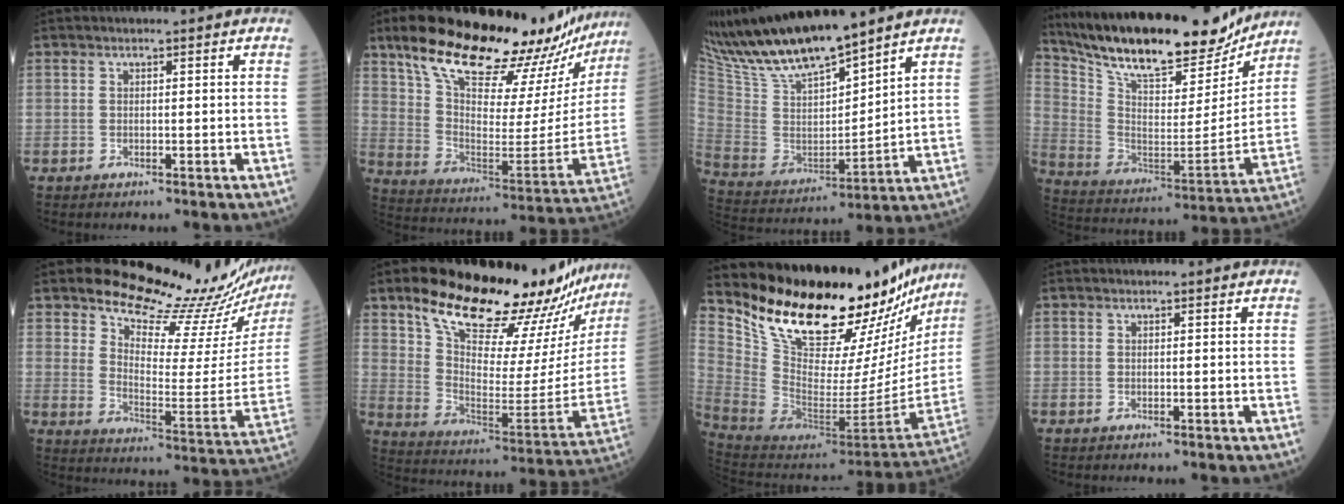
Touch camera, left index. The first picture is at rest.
{"total": 29.0, "force": [24.1, 6.3, 14.8], "torque": [-0.243, -0.041, 0.339]}
{"total": 17.1, "force": [15.1, 2.0, 7.9], "torque": [-0.165, -0.003, 0.294]}
{"total": 24.9, "force": [21.7, 5.7, 10.7], "torque": [-0.198, -0.014, 0.340]}
{"total": 18.3, "force": [17.4, 1.8, 5.4], "torque": [-0.088, -0.103, 0.222]}
{"total": 26.7, "force": [23.0, 4.2, 13.0], "torque": [-0.211, -0.071, 0.323]}
{"total": 29.6, "force": [26.1, 5.9, 12.7], "torque": [-0.208, -0.114, 0.374]}
{"total": 0.0}